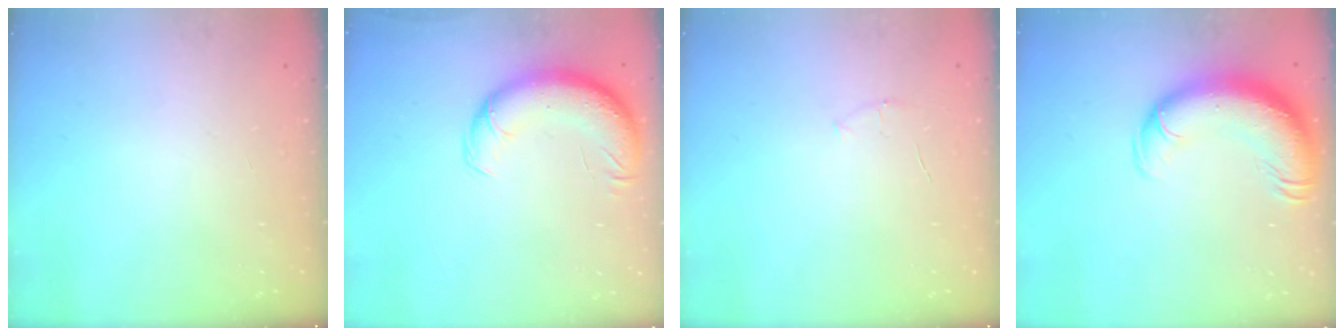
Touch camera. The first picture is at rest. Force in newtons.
{"total": 12.5, "press": 12.1, "slide": 3.0}
{"total": 4.0, "press": 3.8, "slide": 1.2}
{"total": 18.5, "press": 17.9, "slide": 4.4}